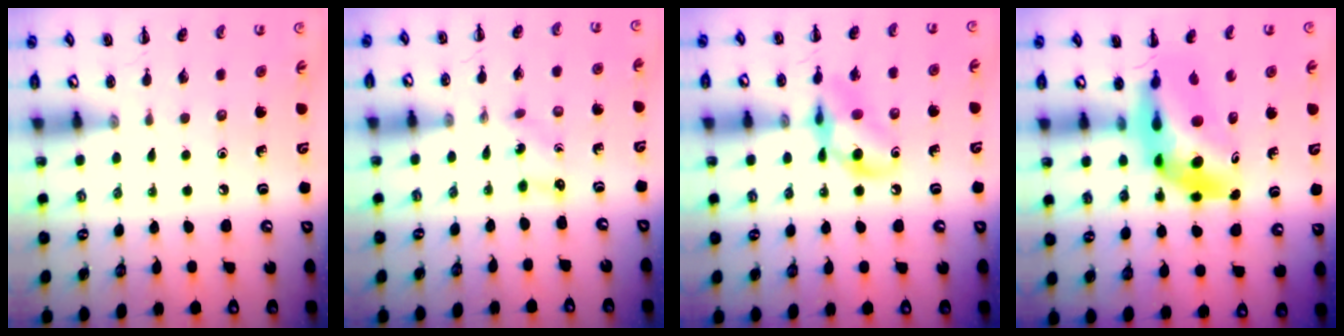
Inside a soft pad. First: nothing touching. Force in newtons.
{"total": 2.7, "press": 2.6, "slide": 0.8}
{"total": 12.5, "press": 12.4, "slide": 1.7}
{"total": 12.2, "press": 11.6, "slide": 3.7}